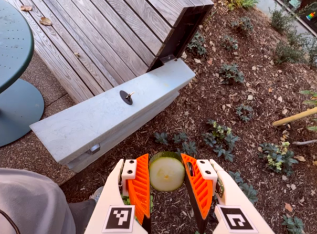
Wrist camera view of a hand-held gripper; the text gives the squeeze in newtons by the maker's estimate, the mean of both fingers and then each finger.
{"total": 10.6, "left": 10.6, "right": 10.6}